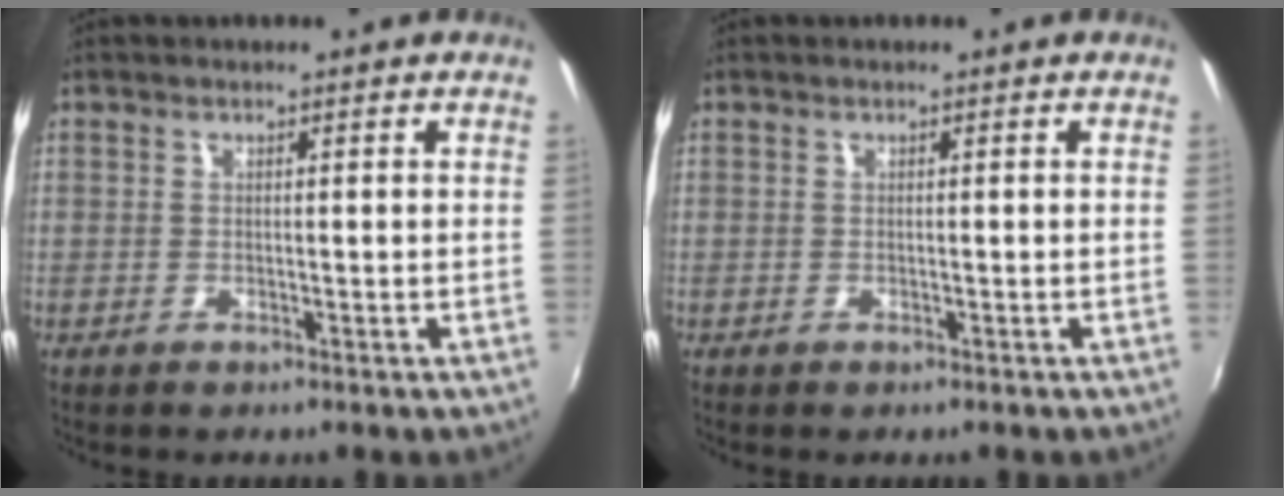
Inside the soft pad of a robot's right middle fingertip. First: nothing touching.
{"total": 0.0}